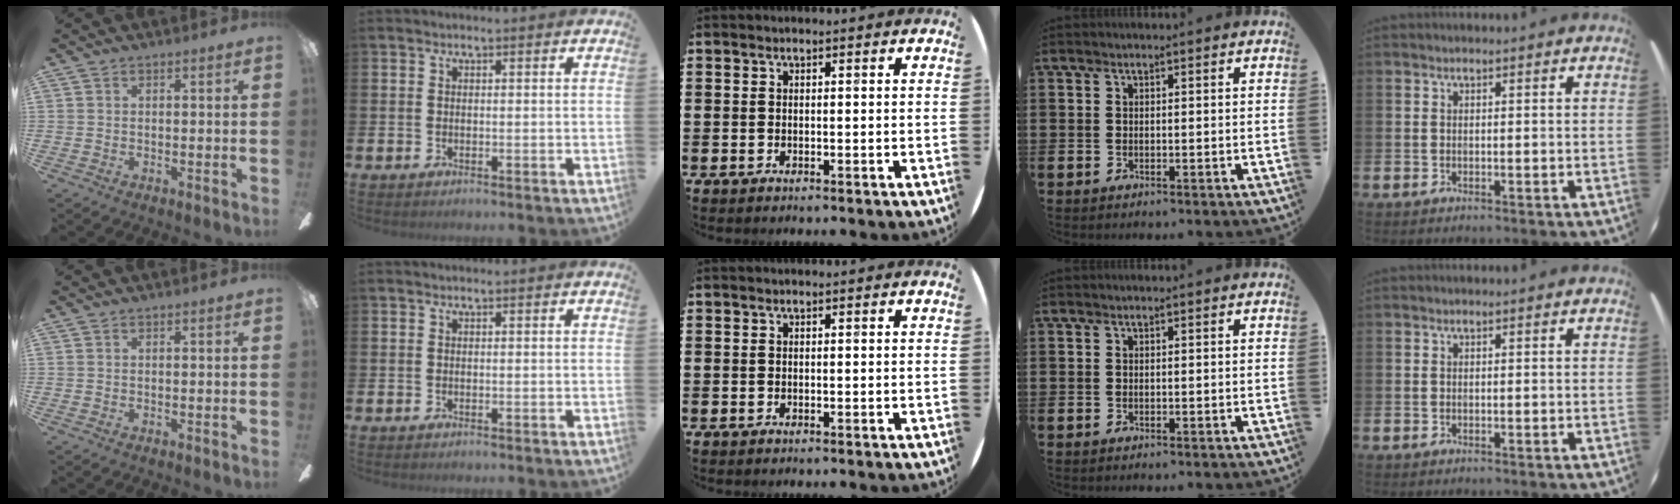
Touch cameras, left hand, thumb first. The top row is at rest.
{}